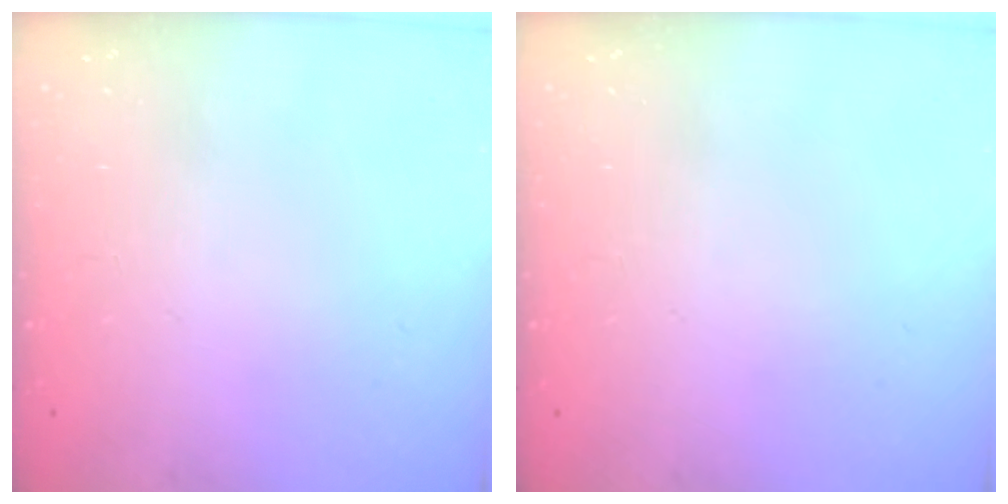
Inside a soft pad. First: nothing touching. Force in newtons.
{"total": 0.0}